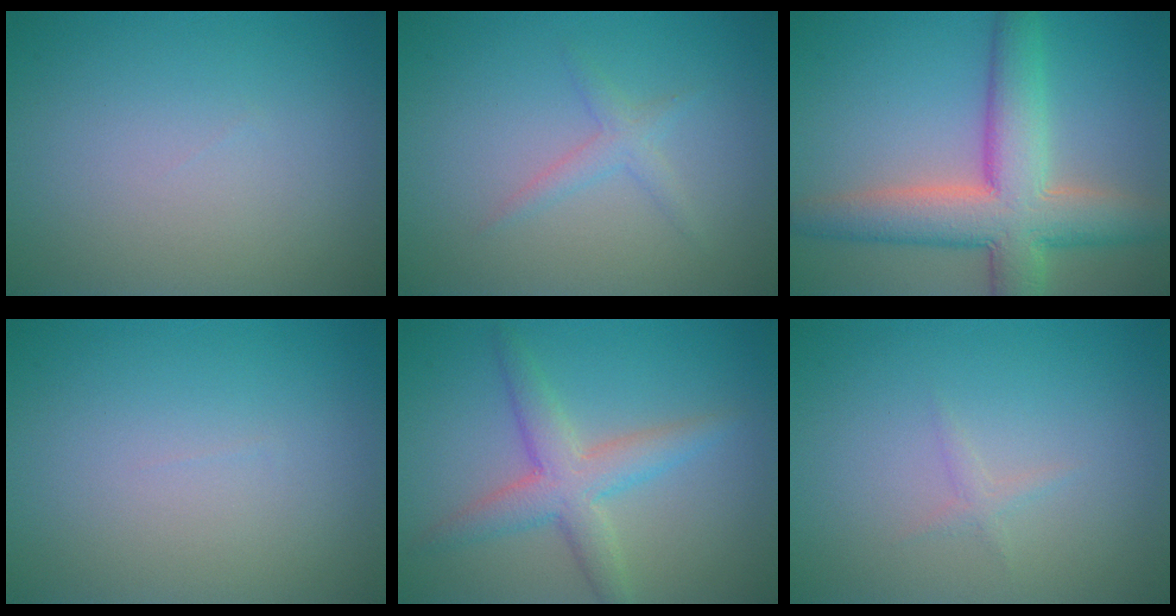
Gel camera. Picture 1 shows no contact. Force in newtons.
{"total": 1.4, "press": 1.4, "slide": 0.1}
{"total": 8.6, "press": 8.6, "slide": 0.5}
{"total": 0.0}
{"total": 4.1, "press": 4.1, "slide": 0.1}
{"total": 0.7, "press": 0.7, "slide": 0.0}